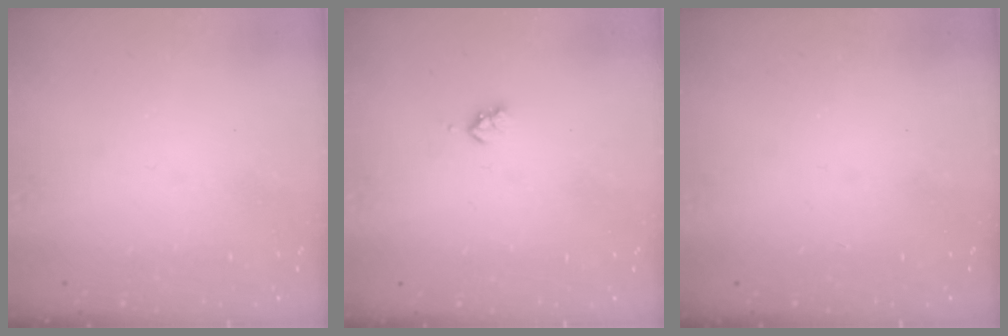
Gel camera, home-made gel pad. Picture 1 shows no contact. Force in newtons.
{"total": 3.1, "press": 3.0, "slide": 0.5}
{"total": 1.1, "press": 1.1, "slide": 0.1}